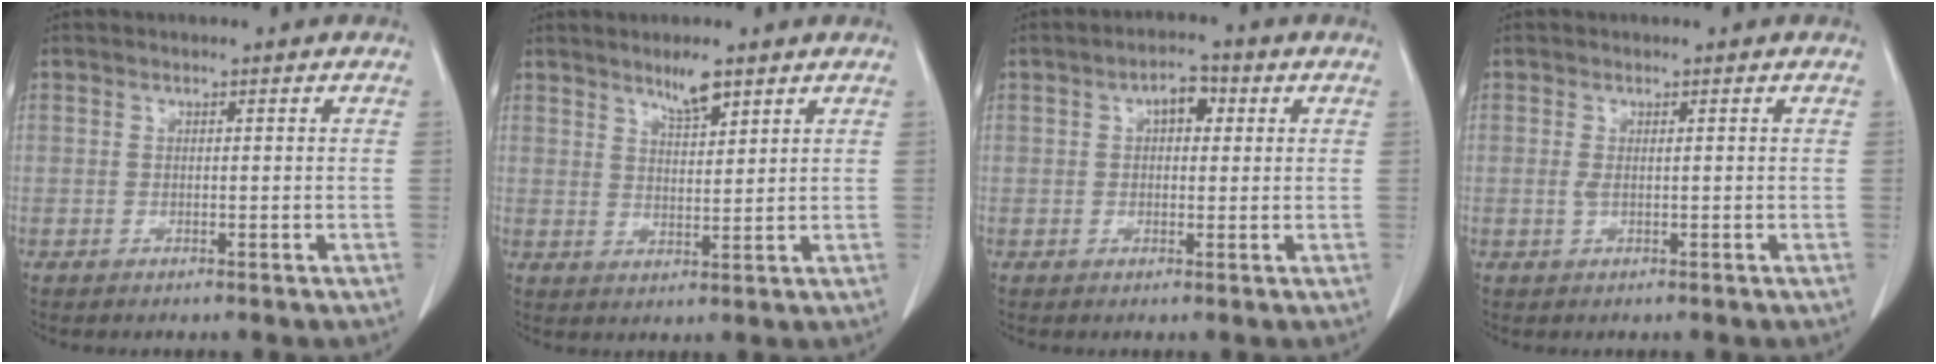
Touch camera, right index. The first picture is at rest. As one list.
[{"total": 4.0, "force": [3.0, 0.7, 2.5], "torque": [-0.045, -0.003, 0.056]}, {"total": 3.7, "force": [1.1, 2.0, 3.0], "torque": [-0.045, 0.015, 0.014]}, {"total": 0.9, "force": [0.1, 0.2, 0.9], "torque": [-0.018, -0.001, 0.004]}]